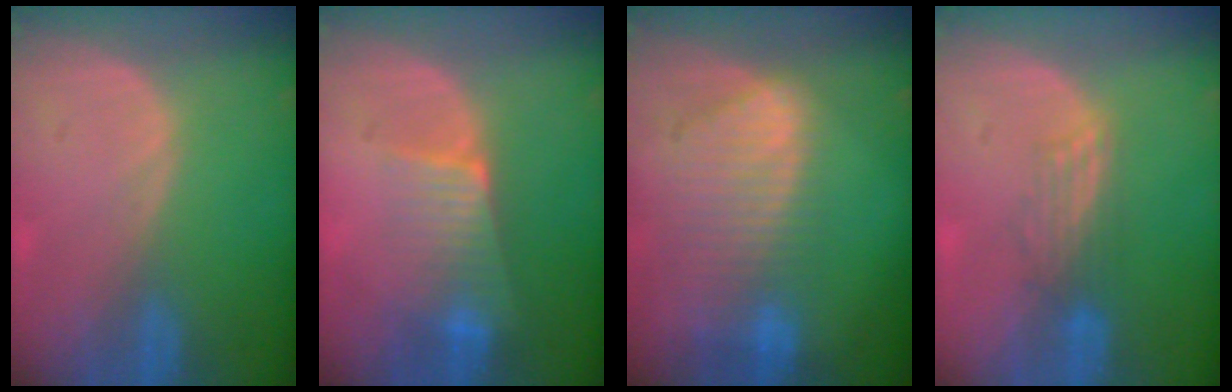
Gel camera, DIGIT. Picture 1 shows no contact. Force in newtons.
{"total": 6.4, "press": 5.5, "slide": 3.3}
{"total": 9.3, "press": 8.1, "slide": 4.6}
{"total": 2.7, "press": 2.7, "slide": 0.4}